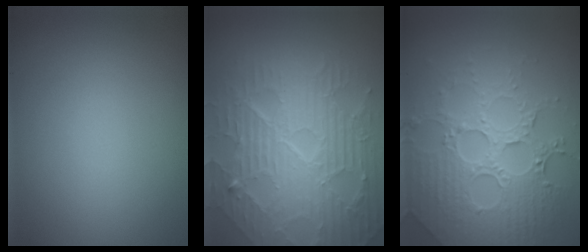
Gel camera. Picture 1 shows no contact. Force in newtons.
{"total": 10.2, "press": 6.6, "slide": 7.7}
{"total": 7.1, "press": 5.5, "slide": 4.6}